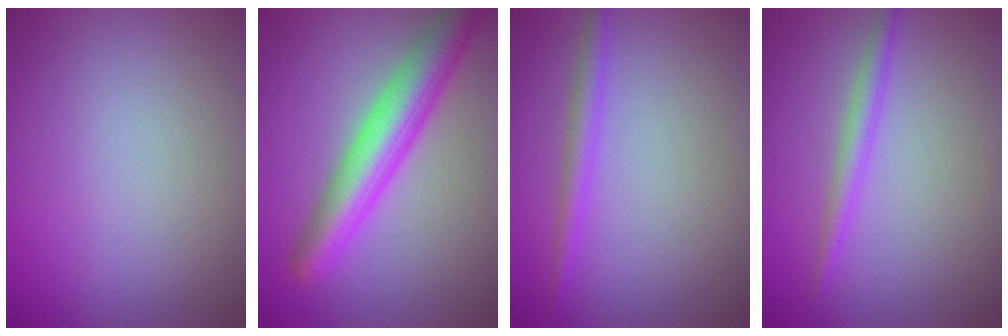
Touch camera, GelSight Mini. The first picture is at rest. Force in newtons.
{"total": 6.6, "press": 6.6, "slide": 0.2}
{"total": 1.9, "press": 1.9, "slide": 0.1}
{"total": 2.0, "press": 2.0, "slide": 0.1}